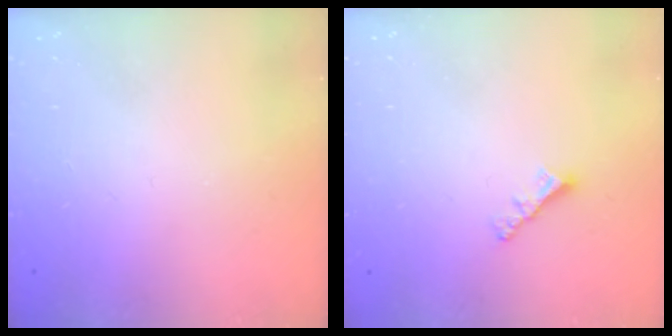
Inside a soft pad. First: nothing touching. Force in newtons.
{"total": 2.9, "press": 2.9, "slide": 0.3}